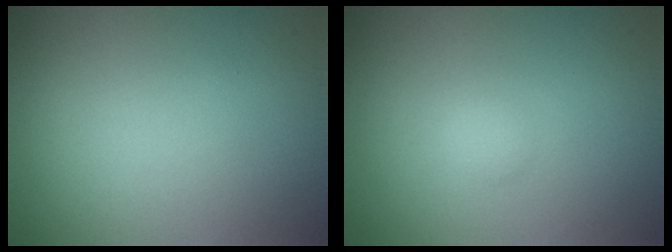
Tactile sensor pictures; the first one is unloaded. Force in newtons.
{"total": 0.9, "press": 0.8, "slide": 0.1}